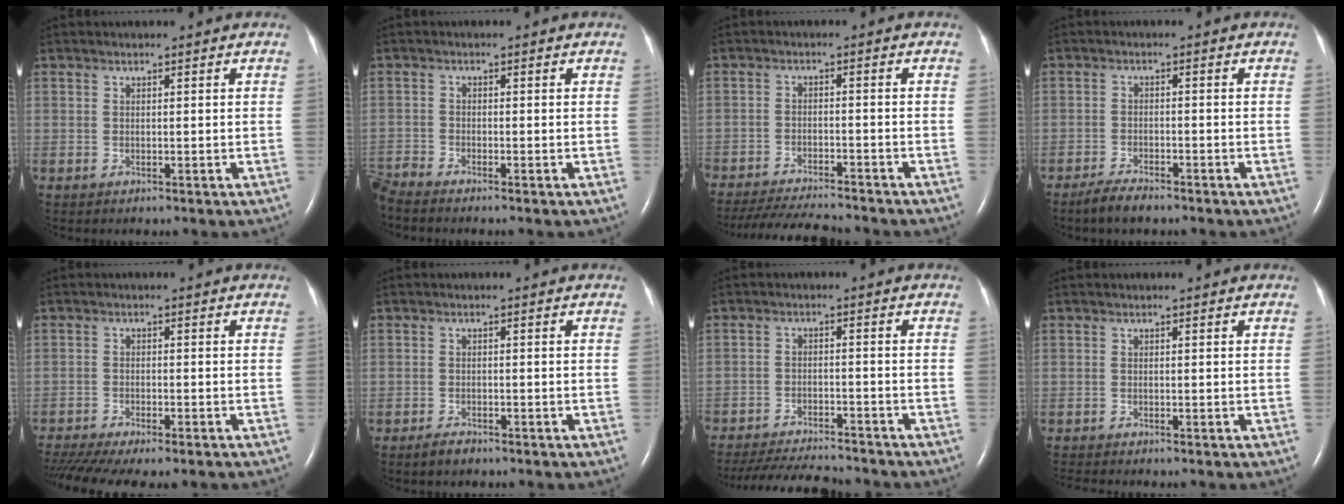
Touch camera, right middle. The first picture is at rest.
{"total": 2.7, "force": [-2.6, -0.4, 0.3], "torque": [-0.014, -0.014, -0.053]}
{"total": 12.4, "force": [-11.4, 1.5, 4.7], "torque": [-0.075, -0.019, -0.169]}
{"total": 3.5, "force": [-2.9, 0.8, 1.7], "torque": [-0.043, -0.006, -0.051]}
{"total": 12.6, "force": [-10.2, 2.6, 6.8], "torque": [-0.133, -0.012, -0.154]}
{"total": 1.9, "force": [-1.5, 0.7, 0.8], "torque": [-0.024, -0.002, -0.023]}
{"total": 13.8, "force": [-12.8, 2.2, 4.9], "torque": [-0.092, -0.018, -0.187]}
{"total": 1.6, "force": [-1.5, -0.1, 0.5], "torque": [-0.008, -0.004, -0.024]}